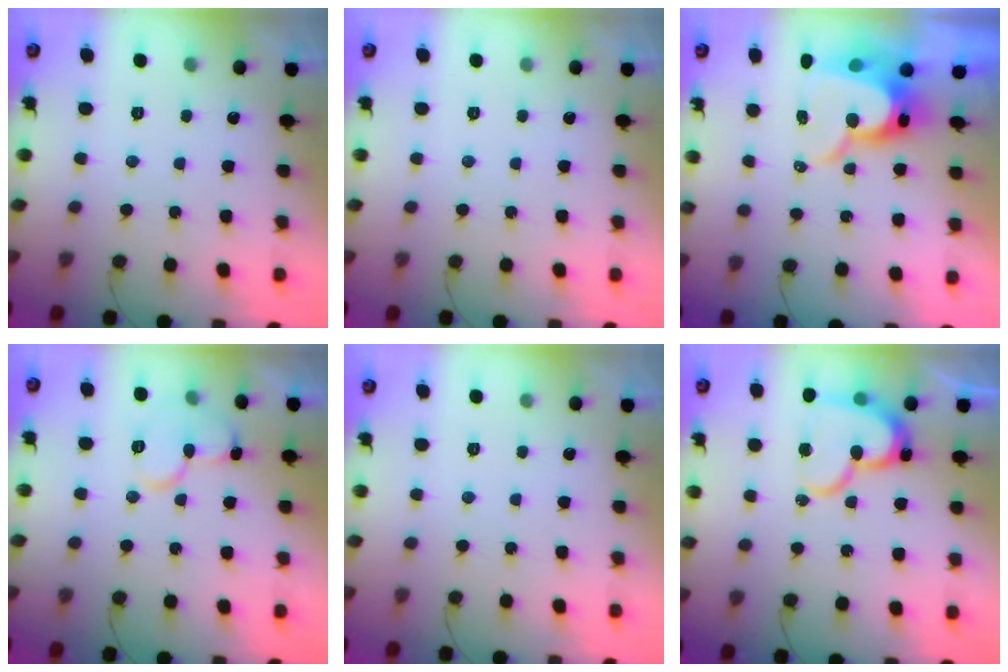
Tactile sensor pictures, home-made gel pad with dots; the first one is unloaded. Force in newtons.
{"total": 0.0}
{"total": 12.3, "press": 12.3, "slide": 0.8}
{"total": 11.4, "press": 11.3, "slide": 1.2}
{"total": 0.0}
{"total": 17.1, "press": 17.1, "slide": 1.7}